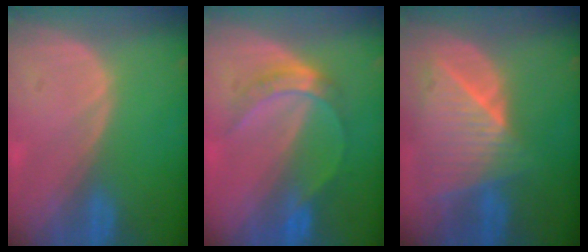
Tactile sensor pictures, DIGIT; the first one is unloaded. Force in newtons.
{"total": 5.0, "press": 4.8, "slide": 1.5}
{"total": 9.2, "press": 8.2, "slide": 4.0}